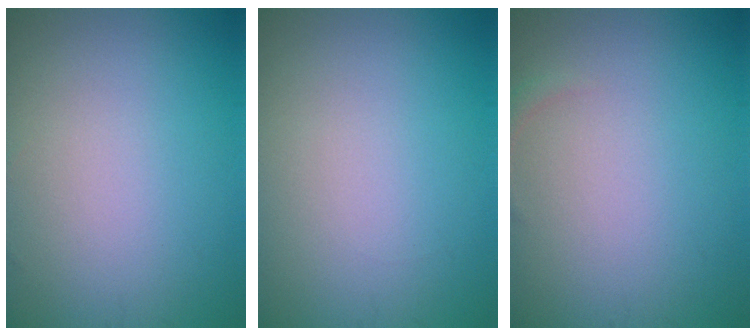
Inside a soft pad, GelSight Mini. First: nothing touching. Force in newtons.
{"total": 0.0}
{"total": 0.7, "press": 0.7, "slide": 0.1}